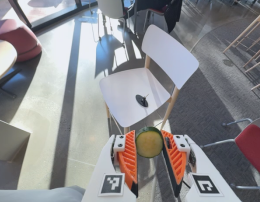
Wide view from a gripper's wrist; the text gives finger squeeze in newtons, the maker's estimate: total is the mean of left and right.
{"total": 9.3, "left": 9.6, "right": 9.1}